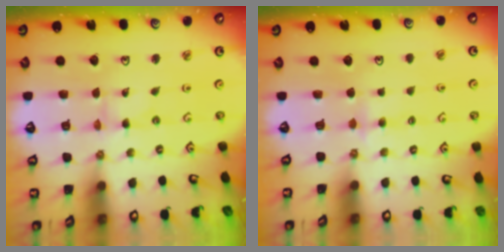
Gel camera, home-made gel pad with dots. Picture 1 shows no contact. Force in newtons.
{"total": 4.6, "press": 4.6, "slide": 0.4}